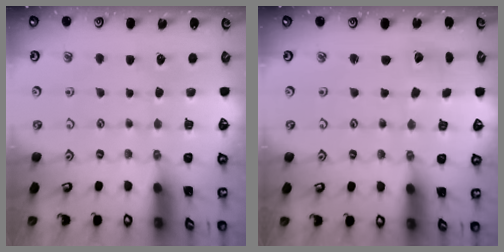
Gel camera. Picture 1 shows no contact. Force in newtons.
{"total": 2.1, "press": 2.1, "slide": 0.2}